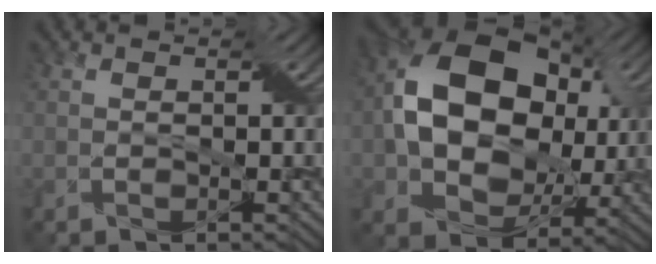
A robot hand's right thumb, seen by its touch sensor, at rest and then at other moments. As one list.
[{"total": 17.2, "force": [2.4, 12.5, 11.6], "torque": [-0.219, 0.005, 0.047]}]